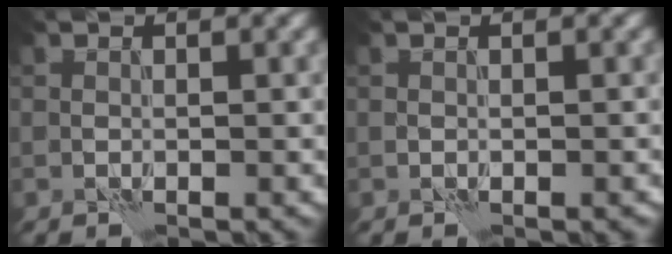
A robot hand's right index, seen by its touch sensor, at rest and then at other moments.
{"total": 0.0}